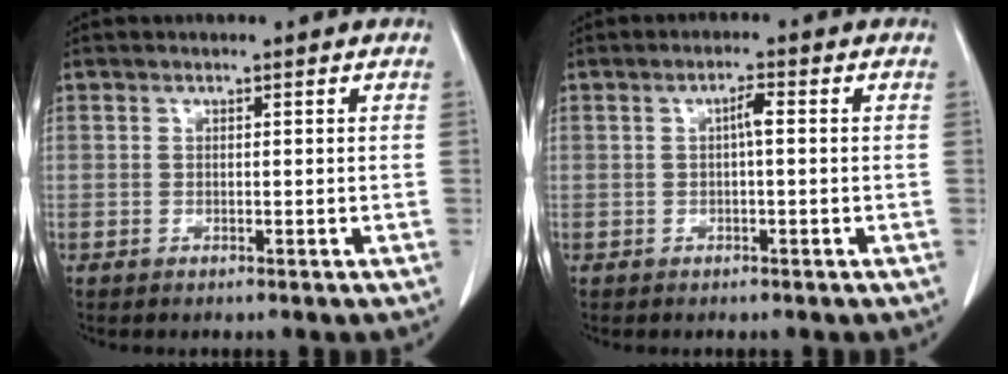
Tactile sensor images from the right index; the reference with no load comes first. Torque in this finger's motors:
{"motor_torque": [0.27, 0.06, 0.02, 0.02]}